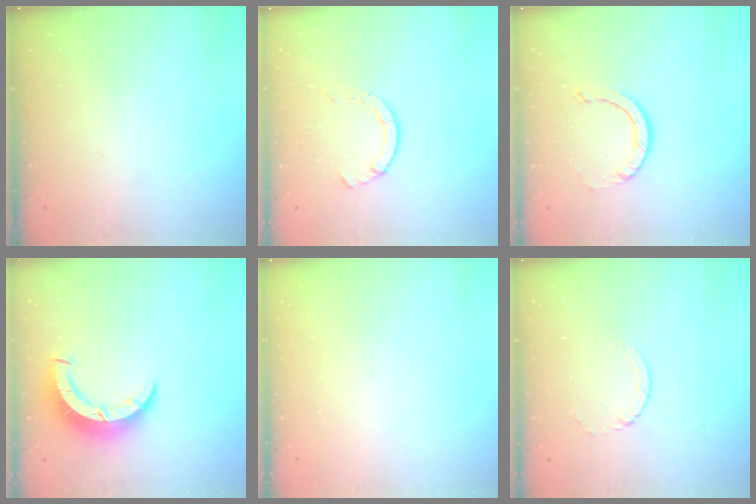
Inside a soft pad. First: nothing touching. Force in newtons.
{"total": 2.1, "press": 2.1, "slide": 0.5}
{"total": 2.9, "press": 2.9, "slide": 0.2}
{"total": 8.3, "press": 8.3, "slide": 0.6}
{"total": 0.0}
{"total": 2.4, "press": 2.4, "slide": 0.3}